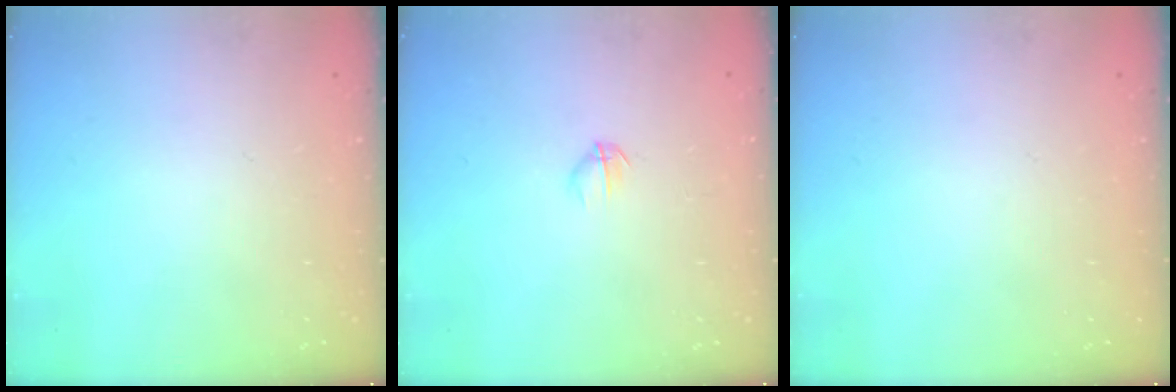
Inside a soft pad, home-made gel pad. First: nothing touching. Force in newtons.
{"total": 2.8, "press": 2.7, "slide": 0.9}
{"total": 0.0}